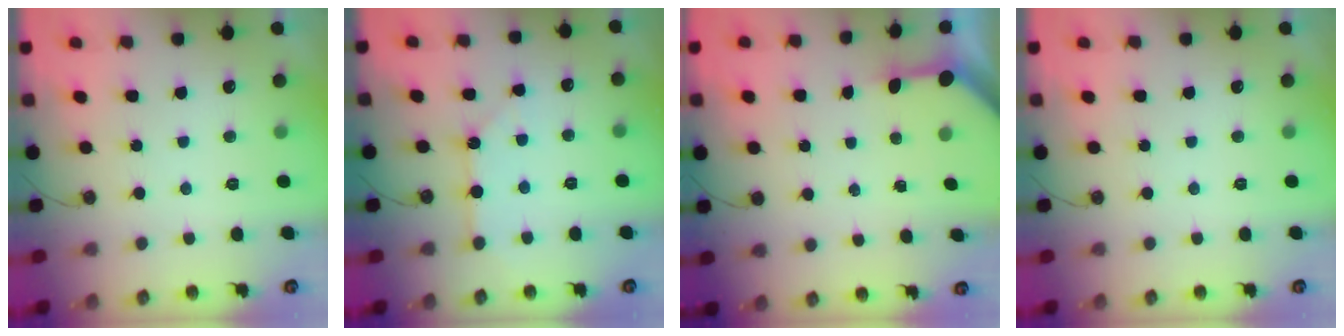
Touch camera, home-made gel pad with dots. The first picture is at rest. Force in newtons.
{"total": 3.7, "press": 3.7, "slide": 0.4}
{"total": 3.5, "press": 3.5, "slide": 0.4}
{"total": 0.0}